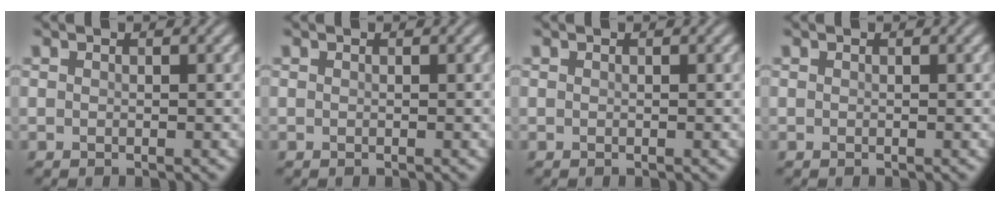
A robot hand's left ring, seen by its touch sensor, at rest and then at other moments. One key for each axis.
{"total": 0.0}
{"total": 0.0}
{"total": 0.0}